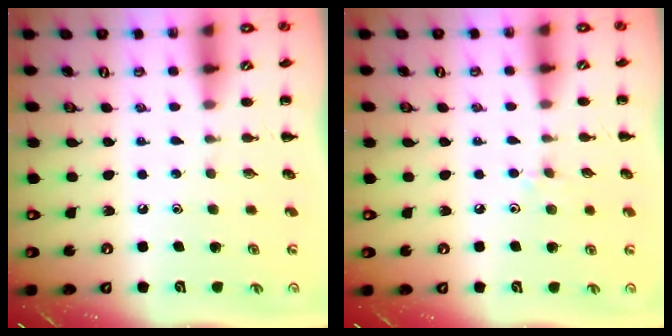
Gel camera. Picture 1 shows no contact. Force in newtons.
{"total": 5.5, "press": 5.3, "slide": 1.6}